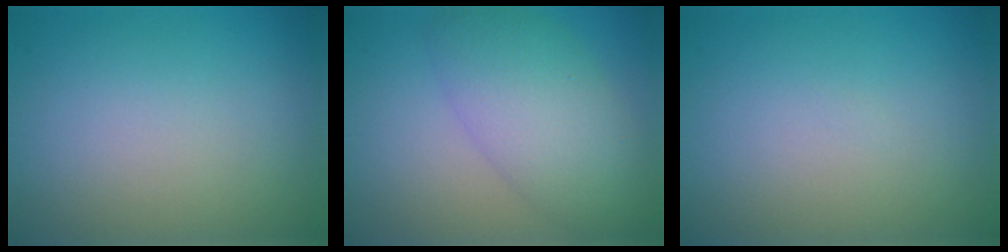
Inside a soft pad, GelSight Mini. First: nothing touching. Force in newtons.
{"total": 6.4, "press": 6.4, "slide": 0.2}
{"total": 0.0}